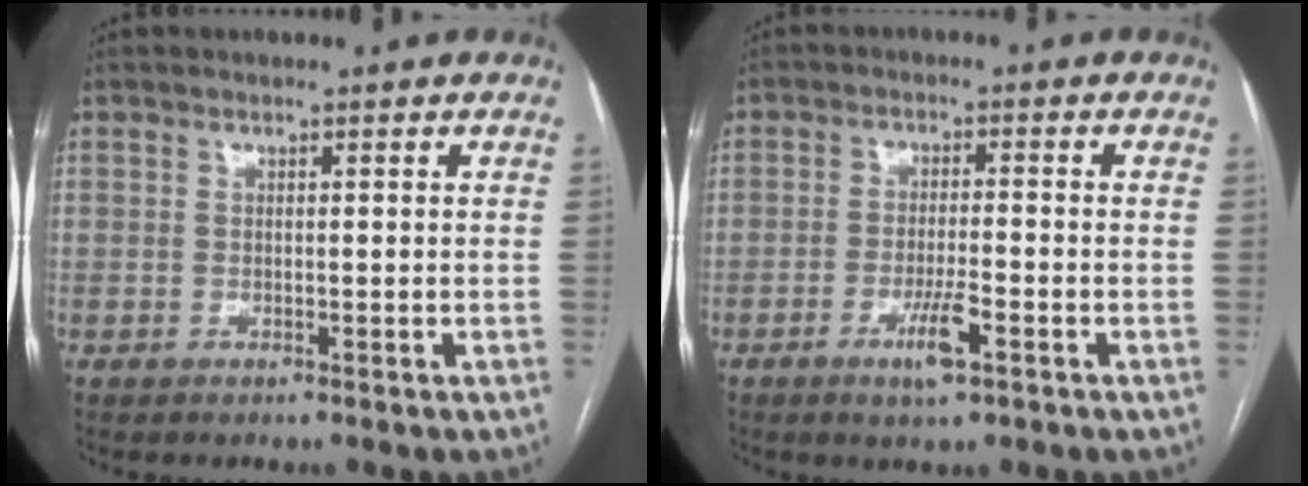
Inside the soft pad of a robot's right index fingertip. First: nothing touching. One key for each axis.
{"total": 5.0, "fx": -2.5, "fy": 0.4, "fz": 4.3, "tx": -0.081, "ty": -0.007, "tz": -0.045}